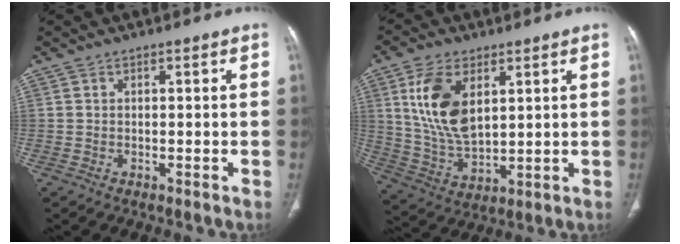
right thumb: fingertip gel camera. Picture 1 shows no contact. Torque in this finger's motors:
{"motor_torque": [0.21, 2.21, 1.59, 0.48, 0.53]}